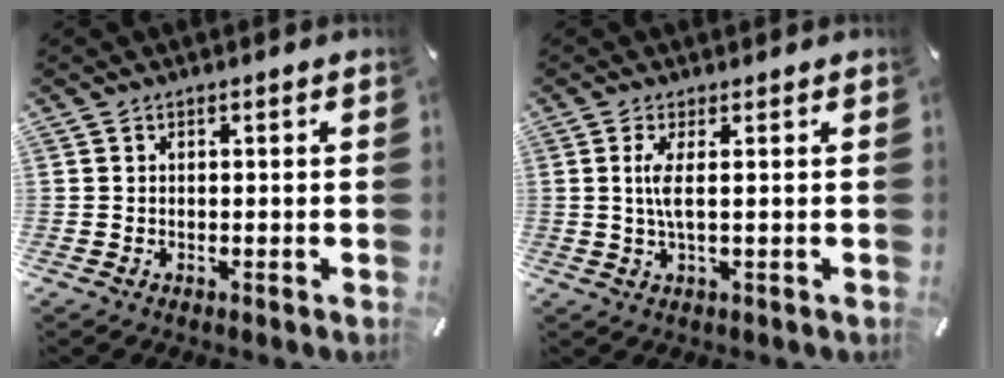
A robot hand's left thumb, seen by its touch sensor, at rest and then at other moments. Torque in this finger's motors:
{"motor_torque": [-0.19, 0.16, 0.61, -0.11, 0.09]}